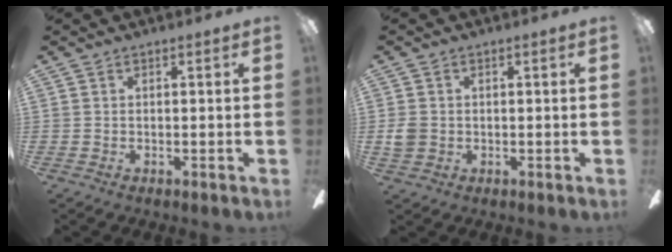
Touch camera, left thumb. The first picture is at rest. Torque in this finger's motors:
{"motor_torque": [-0.02, 0.93, 0.30, -0.22, -0.01]}